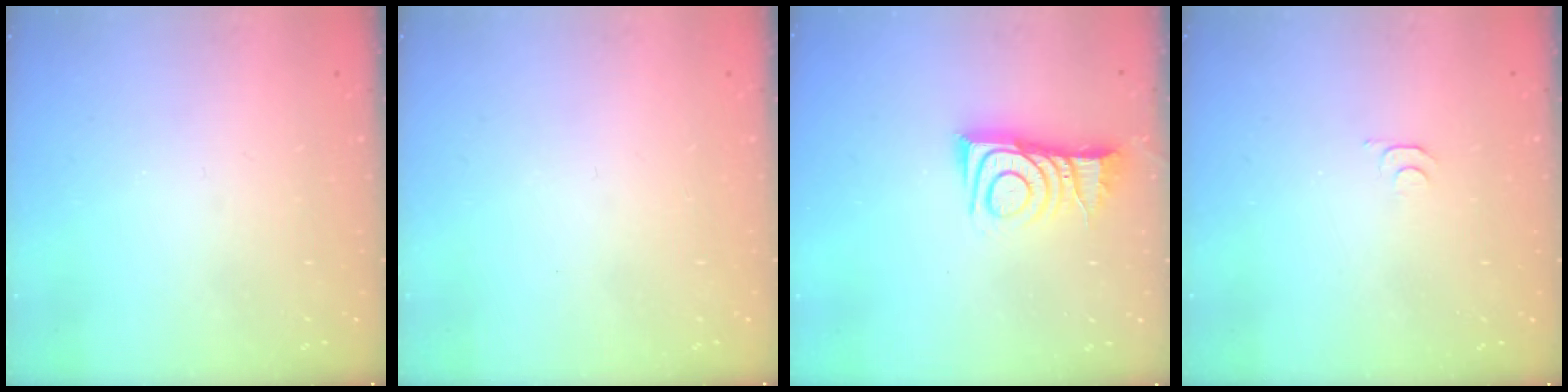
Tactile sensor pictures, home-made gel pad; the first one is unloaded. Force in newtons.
{"total": 1.5, "press": 1.5, "slide": 0.1}
{"total": 10.3, "press": 10.3, "slide": 0.1}
{"total": 3.9, "press": 3.8, "slide": 0.5}